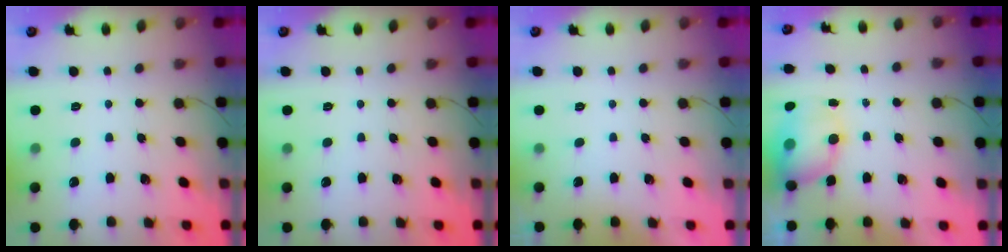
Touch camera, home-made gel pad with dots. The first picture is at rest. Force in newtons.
{"total": 0.0}
{"total": 0.0}
{"total": 12.7, "press": 10.7, "slide": 6.9}